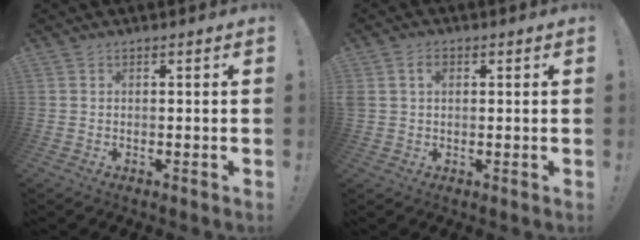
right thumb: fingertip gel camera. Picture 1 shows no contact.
{"total": 0.6, "force": [0.2, 0.5, 0.3], "torque": [-0.007, 0.002, 0.004]}